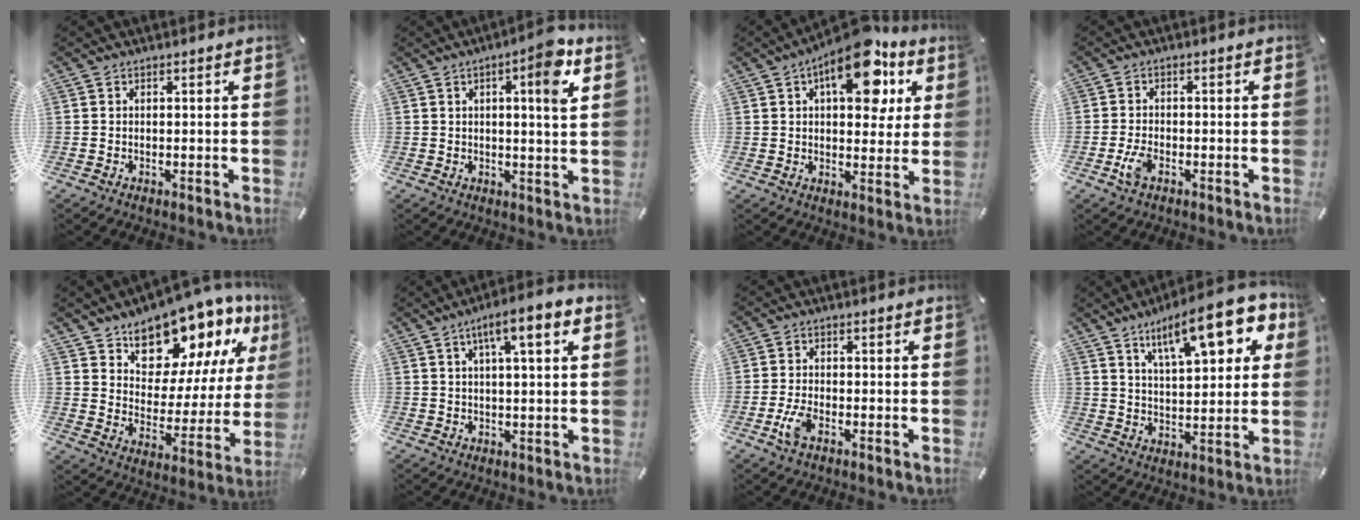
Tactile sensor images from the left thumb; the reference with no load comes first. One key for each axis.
{"total": 8.3, "fx": 3.2, "fy": 1.4, "fz": 7.5, "tx": -0.102, "ty": -0.013, "tz": 0.041}
{"total": 15.7, "fx": 7.6, "fy": 7.7, "fz": 11.3, "tx": -0.150, "ty": -0.028, "tz": 0.124}
{"total": 3.9, "fx": -1.8, "fy": 1.9, "fz": 2.9, "tx": -0.074, "ty": -0.001, "tz": -0.038}
{"total": 14.9, "fx": 12.6, "fy": 7.1, "fz": 3.6, "tx": -0.060, "ty": -0.126, "tz": 0.219}
{"total": 7.5, "fx": 3.2, "fy": 1.4, "fz": 6.6, "tx": -0.109, "ty": -0.008, "tz": 0.047}
{"total": 4.4, "fx": -2.0, "fy": 1.9, "fz": 3.5, "tx": -0.082, "ty": 0.001, "tz": -0.041}
{"total": 17.1, "fx": 9.2, "fy": 6.4, "fz": 12.9, "tx": -0.188, "ty": -0.035, "tz": 0.146}